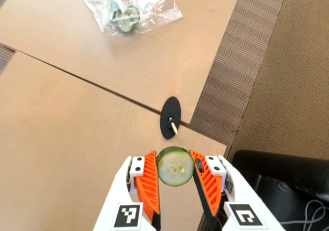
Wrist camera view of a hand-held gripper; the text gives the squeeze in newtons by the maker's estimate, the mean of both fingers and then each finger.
{"total": 10.5, "left": 10.1, "right": 10.8}